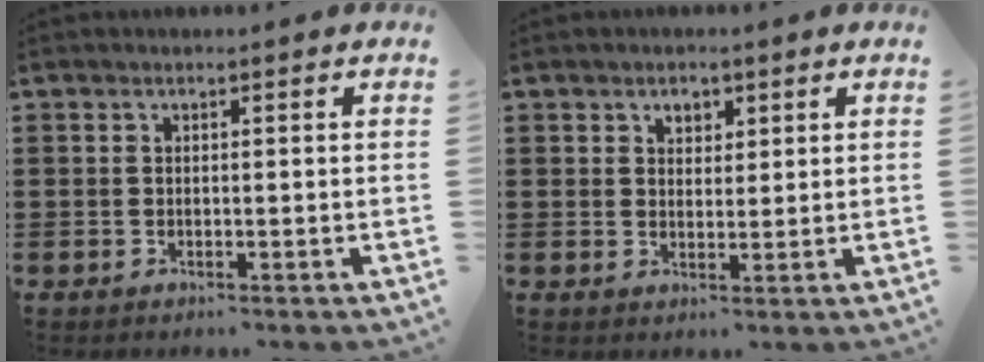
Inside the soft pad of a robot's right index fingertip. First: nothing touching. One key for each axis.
{"total": 2.3, "fx": 1.3, "fy": 1.6, "fz": 0.9, "tx": -0.016, "ty": 0.003, "tz": 0.021}